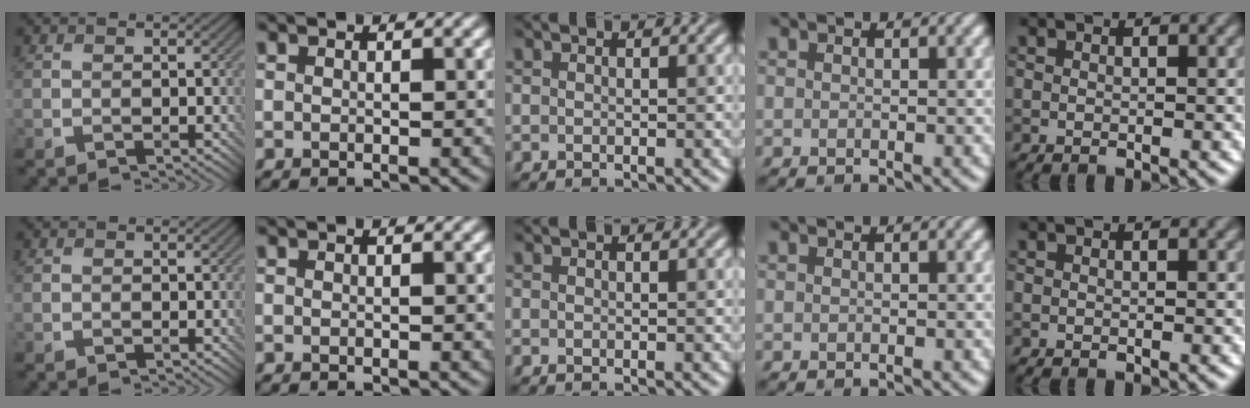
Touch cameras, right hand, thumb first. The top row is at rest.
{}